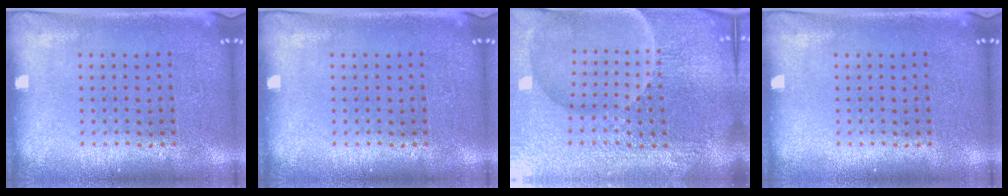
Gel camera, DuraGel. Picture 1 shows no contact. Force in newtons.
{"total": 0.0}
{"total": 6.0, "press": 5.5, "slide": 2.4}
{"total": 0.0}